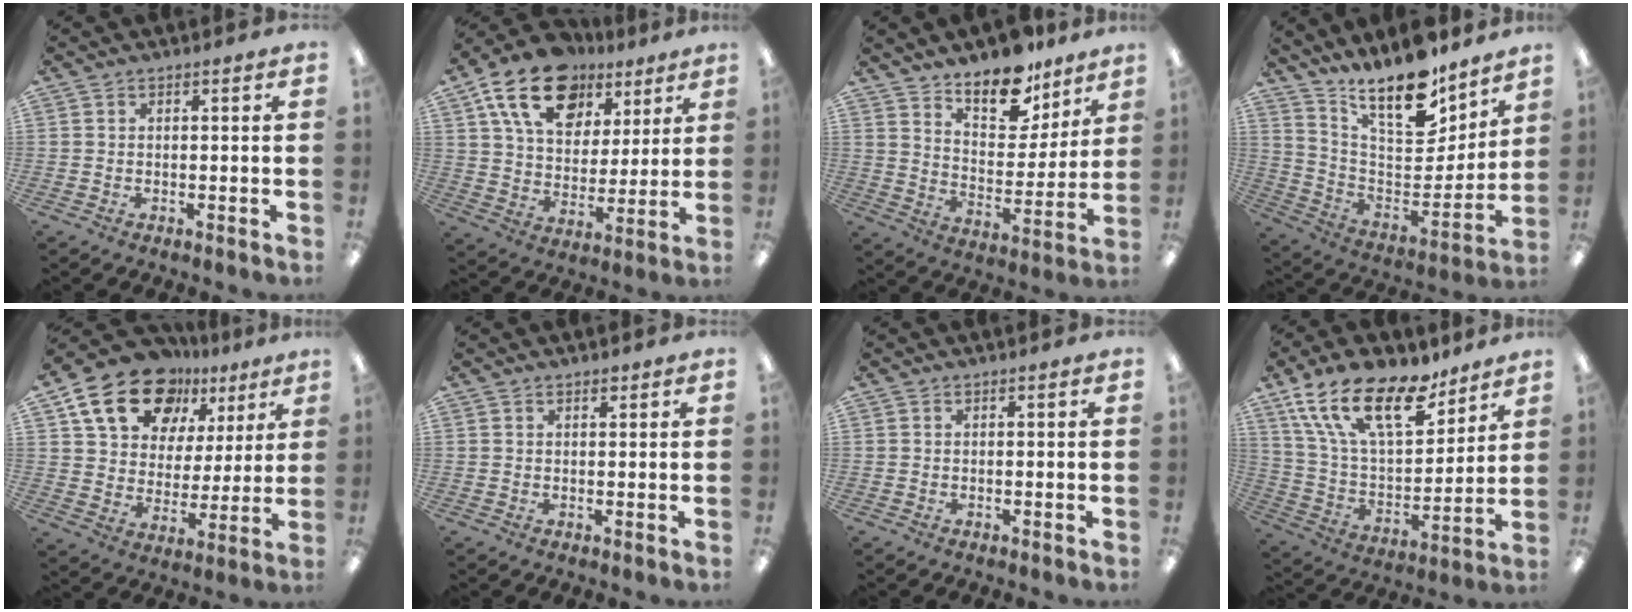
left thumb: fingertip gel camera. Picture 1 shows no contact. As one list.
[{"total": 19.0, "force": [10.6, 12.3, 9.8], "torque": [-0.169, -0.039, 0.195]}, {"total": 13.5, "force": [11.3, 5.8, 4.5], "torque": [-0.071, -0.086, 0.208]}, {"total": 18.1, "force": [14.9, 5.9, 8.4], "torque": [-0.143, -0.120, 0.261]}, {"total": 19.0, "force": [11.7, 12.2, 8.6], "torque": [-0.147, -0.062, 0.215]}, {"total": 1.1, "force": [0.9, 0.5, 0.4], "torque": [-0.001, -0.003, 0.014]}, {"total": 0.0}, {"total": 21.5, "force": [13.8, 9.7, 13.3], "torque": [-0.241, -0.076, 0.245]}]